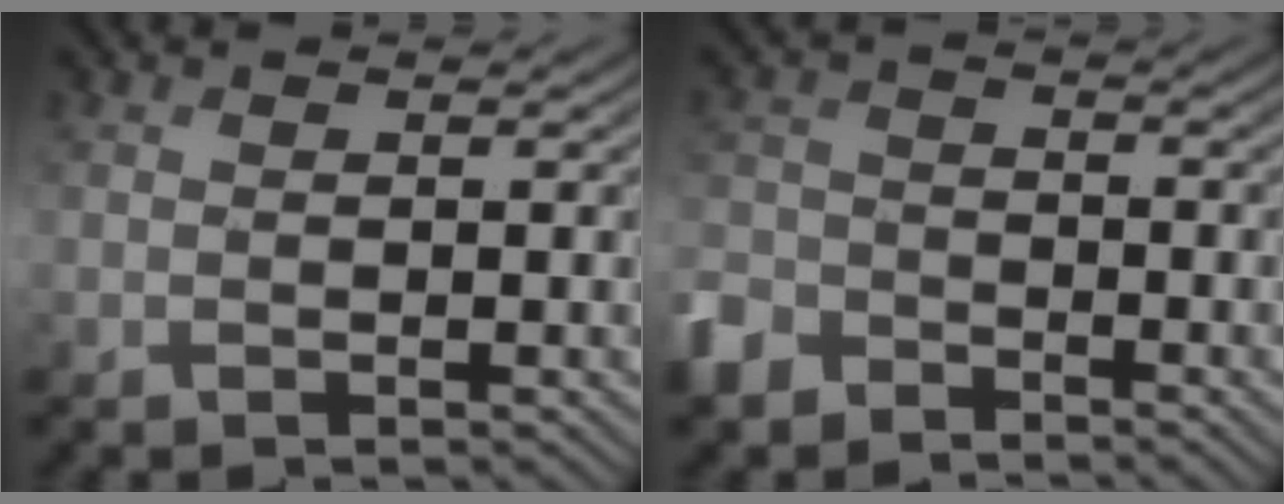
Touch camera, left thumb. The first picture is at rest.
{"total": 5.0, "force": [-4.2, 2.6, 0.8], "torque": [-0.023, -0.007, -0.094]}